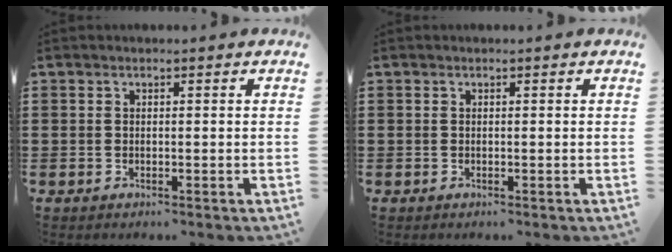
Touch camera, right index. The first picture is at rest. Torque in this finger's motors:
{"motor_torque": [0.00, 0.00, 0.00, 0.00]}